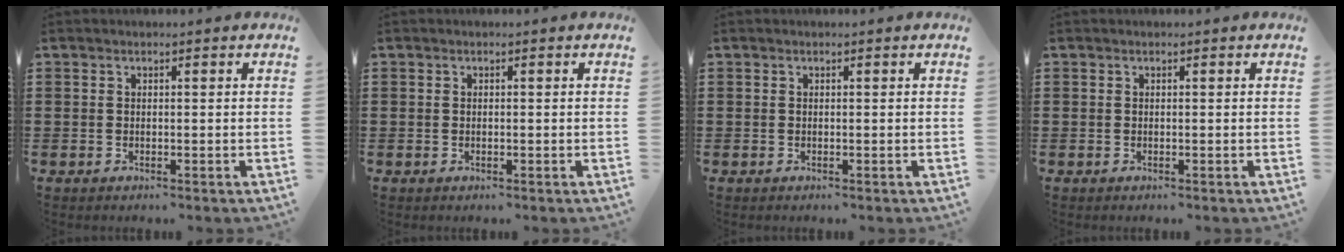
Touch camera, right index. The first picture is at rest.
{"total": 0.0}
{"total": 0.0}
{"total": 0.0}